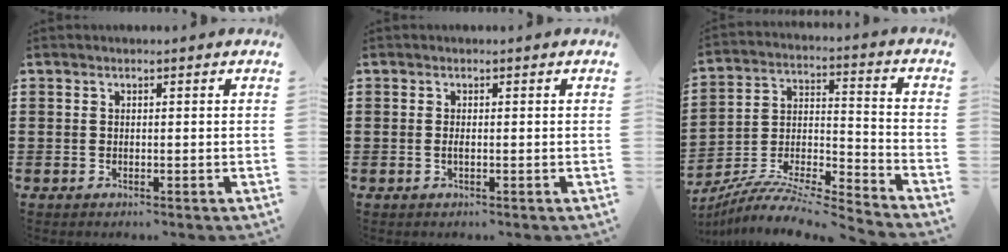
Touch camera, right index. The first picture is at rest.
{"total": 0.8, "force": [-0.2, 0.1, 0.7], "torque": [-0.014, -0.002, -0.003]}
{"total": 8.3, "force": [-7.9, 0.5, 2.6], "torque": [-0.048, 0.000, -0.161]}